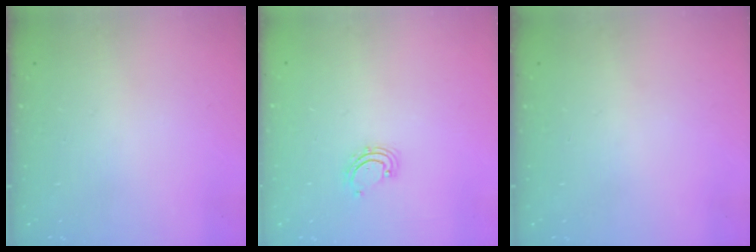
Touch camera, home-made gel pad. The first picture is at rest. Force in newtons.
{"total": 2.9, "press": 2.9, "slide": 0.4}
{"total": 0.0}